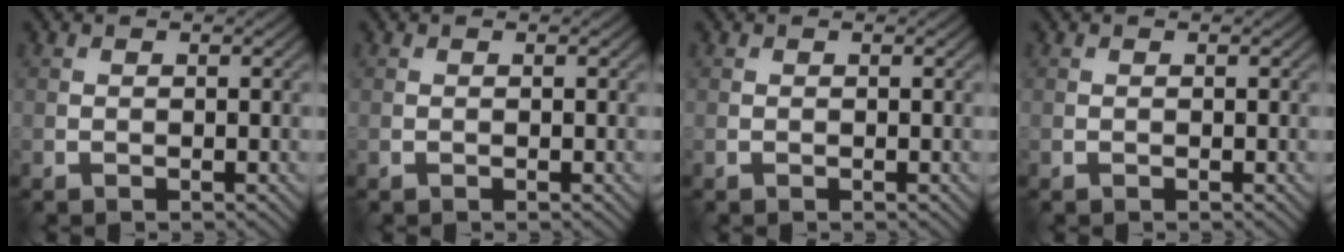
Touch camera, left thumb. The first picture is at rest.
{"total": 0.0}
{"total": 0.0}
{"total": 0.0}